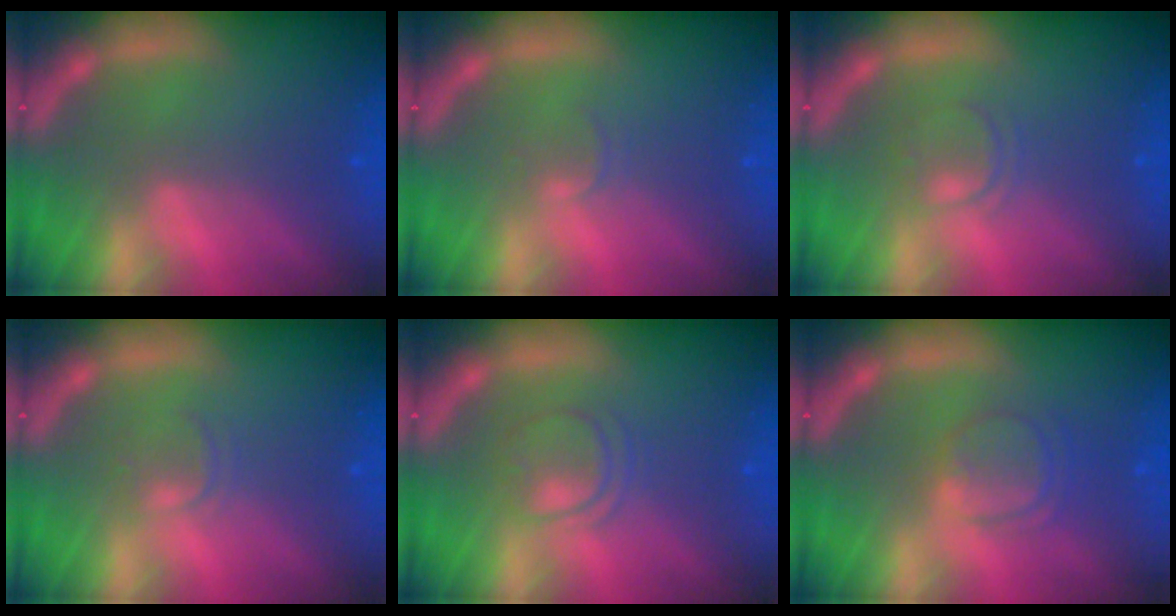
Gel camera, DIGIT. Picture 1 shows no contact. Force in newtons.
{"total": 1.0}
{"total": 2.0}
{"total": 1.4}
{"total": 3.0}
{"total": 3.5}